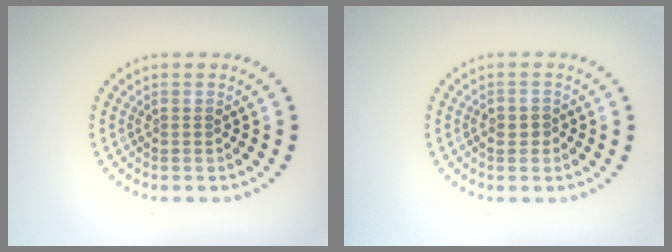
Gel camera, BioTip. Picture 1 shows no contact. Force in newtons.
{"total": 0.9, "press": 0.8, "slide": 0.2}